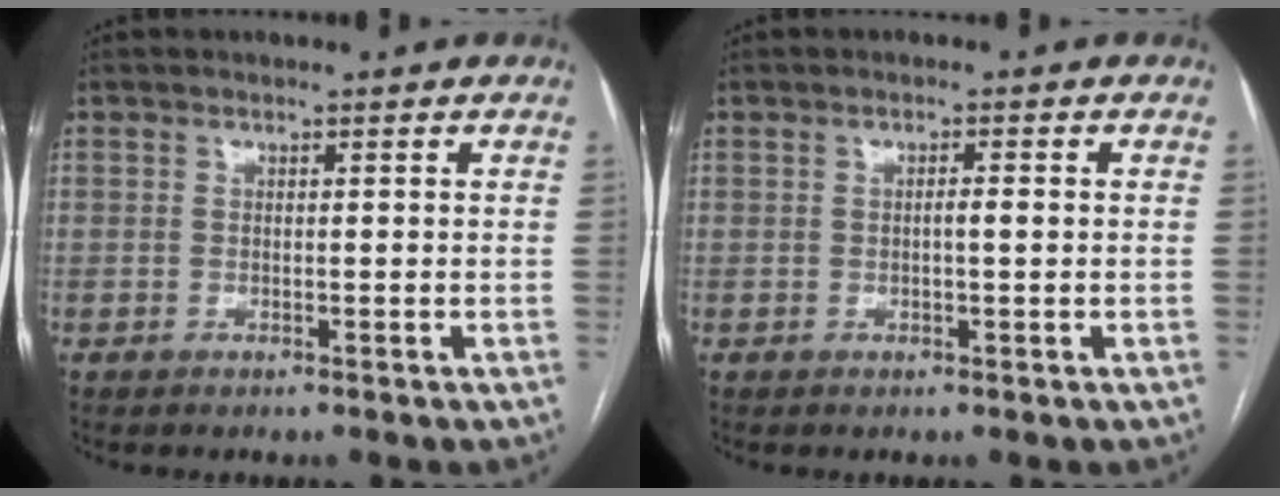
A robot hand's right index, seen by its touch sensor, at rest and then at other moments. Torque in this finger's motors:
{"motor_torque": [0.24, -0.04, 0.13, 0.04]}